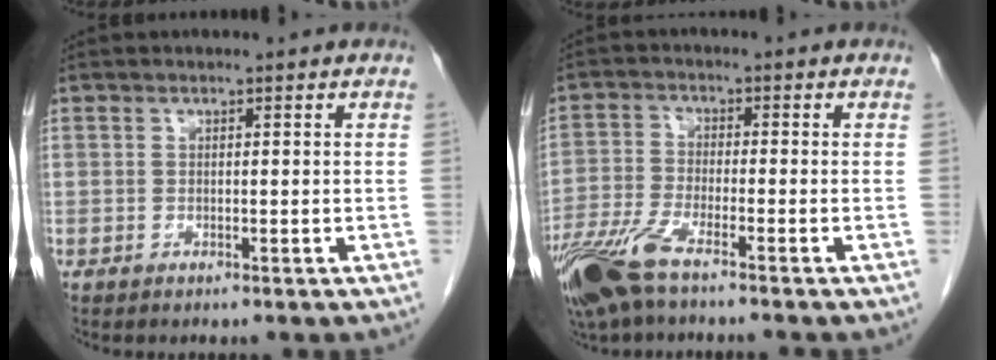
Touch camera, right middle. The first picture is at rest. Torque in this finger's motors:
{"motor_torque": [0.60, -0.36, 0.27, 0.12]}